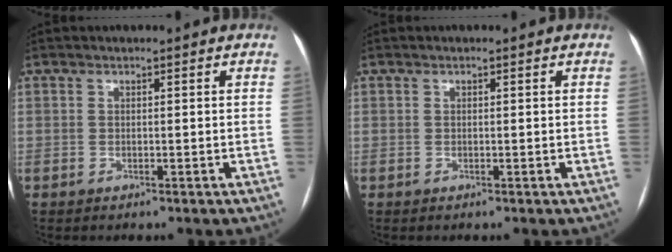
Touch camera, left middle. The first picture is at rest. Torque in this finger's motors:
{"motor_torque": [-0.05, 0.04, -0.04, -0.01]}